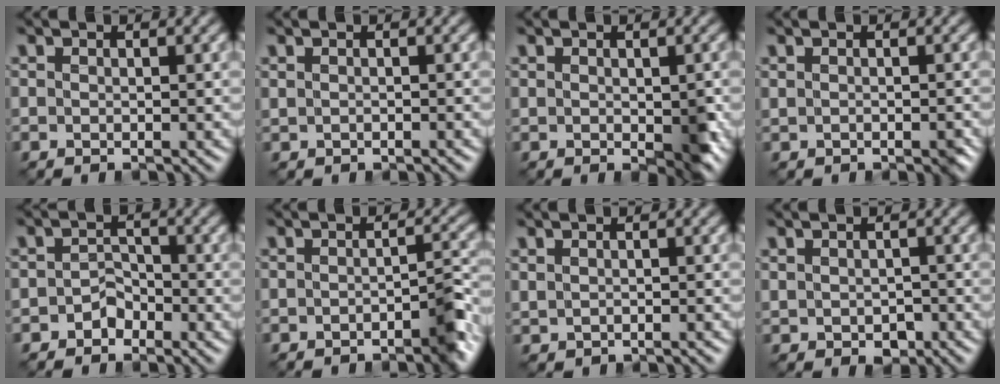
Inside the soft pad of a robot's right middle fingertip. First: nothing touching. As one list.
[{"total": 0.5, "force": [0.0, 0.4, 0.3], "torque": [-0.007, -0.001, 0.002]}, {"total": 3.0, "force": [-0.3, 1.6, 2.6], "torque": [-0.046, -0.007, -0.002]}, {"total": 1.4, "force": [-0.2, 1.0, 1.0], "torque": [-0.019, -0.007, 0.001]}, {"total": 2.2, "force": [-1.7, 1.3, 0.6], "torque": [-0.002, 0.004, -0.035]}, {"total": 3.5, "force": [-2.1, 1.1, 2.6], "torque": [-0.032, 0.001, -0.036]}, {"total": 0.8, "force": [0.2, 0.6, 0.4], "torque": [-0.011, -0.003, 0.007]}, {"total": 2.2, "force": [-0.7, 1.5, 1.5], "torque": [-0.027, -0.009, -0.008]}]